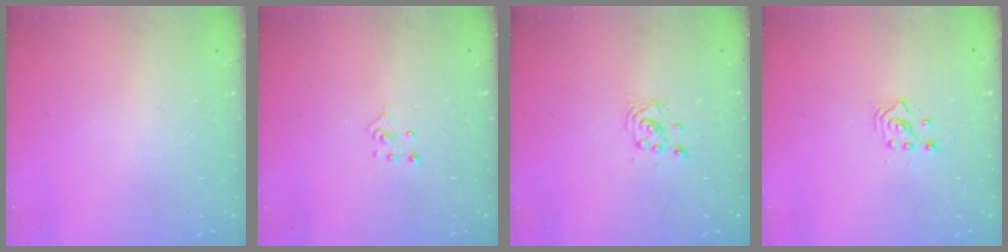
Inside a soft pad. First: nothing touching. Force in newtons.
{"total": 2.8, "press": 2.8, "slide": 0.3}
{"total": 3.0, "press": 2.9, "slide": 0.5}
{"total": 2.3, "press": 2.3, "slide": 0.3}